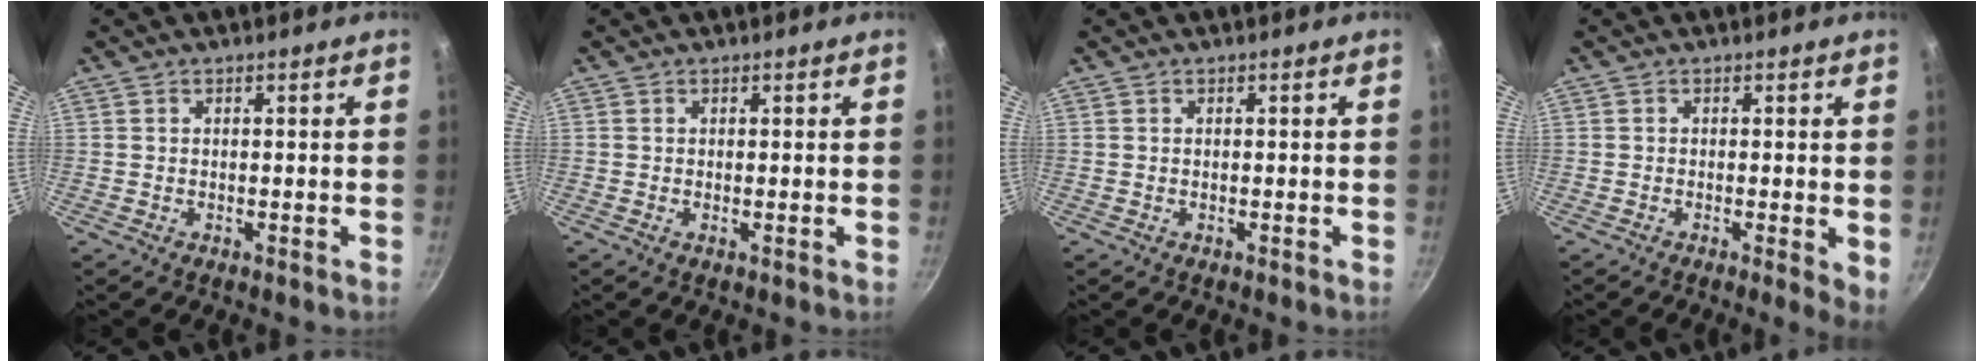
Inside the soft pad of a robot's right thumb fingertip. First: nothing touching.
{"total": 0.0}
{"total": 0.0}
{"total": 3.3, "force": [-0.4, 1.0, 3.2], "torque": [-0.037, -0.007, -0.007]}